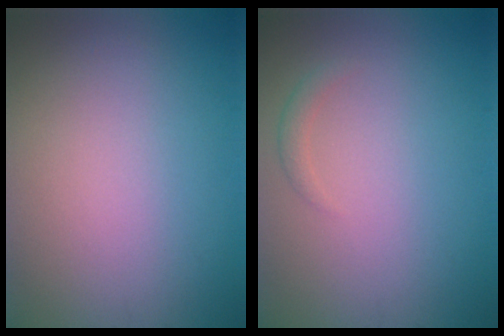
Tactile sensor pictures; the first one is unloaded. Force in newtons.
{"total": 0.9, "press": 0.9, "slide": 0.1}